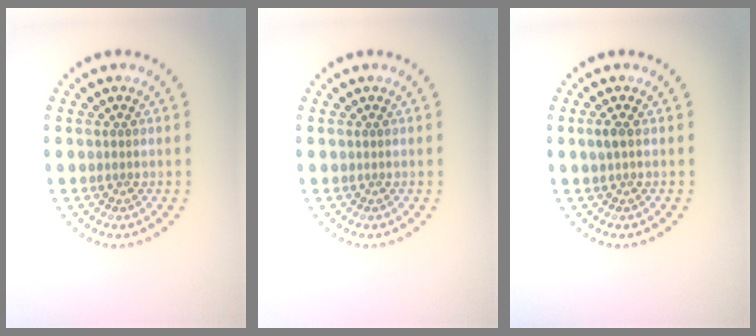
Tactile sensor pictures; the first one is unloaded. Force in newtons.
{"total": 0.0}
{"total": 1.1, "press": 1.1, "slide": 0.2}